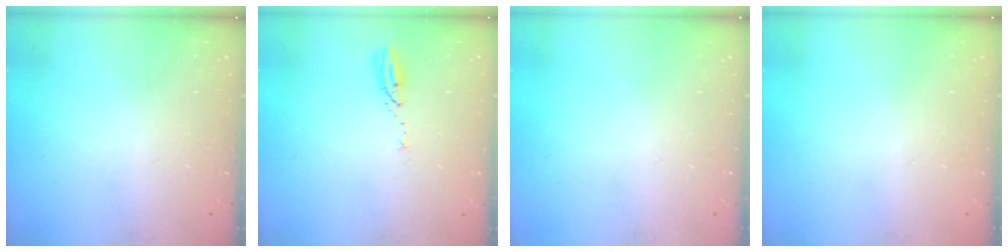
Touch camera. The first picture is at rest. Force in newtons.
{"total": 3.6, "press": 3.6, "slide": 0.3}
{"total": 0.0}
{"total": 0.9, "press": 0.0, "slide": 0.9}